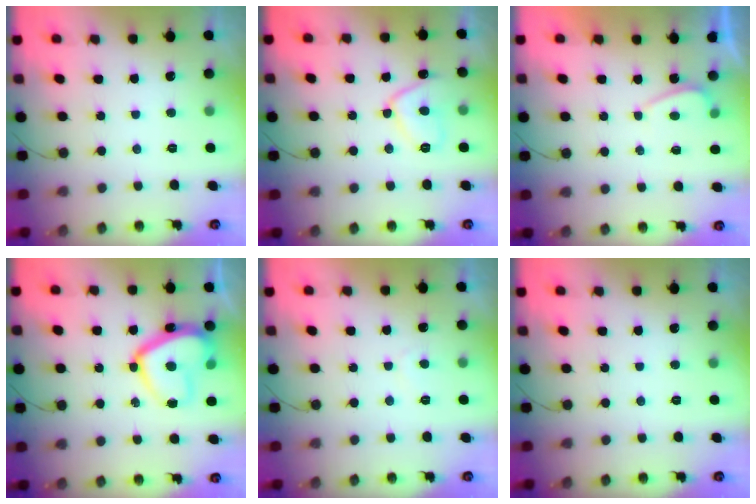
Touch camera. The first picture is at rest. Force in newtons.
{"total": 9.3, "press": 9.3, "slide": 1.2}
{"total": 0.6, "press": 0.4, "slide": 0.5}
{"total": 15.5, "press": 15.4, "slide": 1.4}
{"total": 2.1, "press": 2.0, "slide": 0.6}
{"total": 0.0}